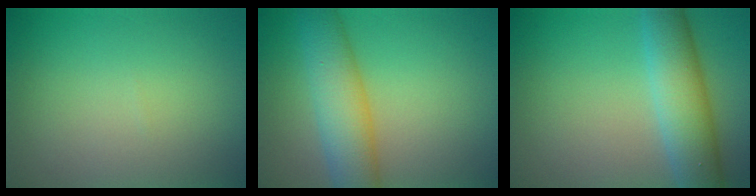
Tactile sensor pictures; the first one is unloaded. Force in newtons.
{"total": 6.9, "press": 6.9, "slide": 0.3}
{"total": 6.6, "press": 6.5, "slide": 0.2}